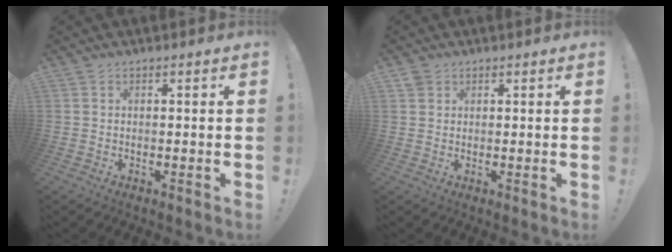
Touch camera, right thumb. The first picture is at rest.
{"total": 2.0, "force": [1.4, 1.3, 0.5], "torque": [-0.008, -0.003, 0.026]}